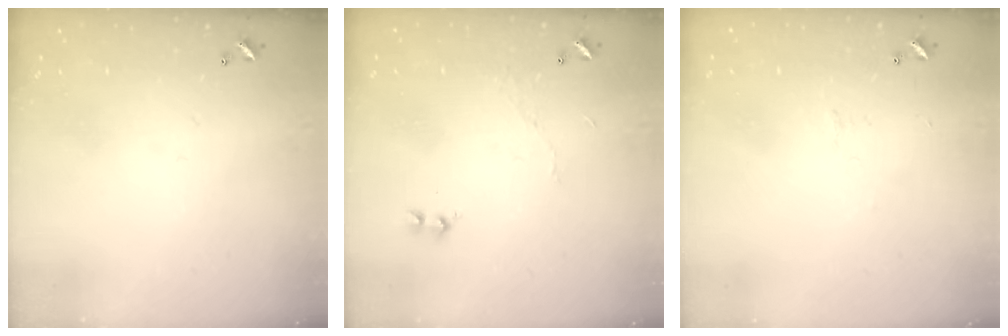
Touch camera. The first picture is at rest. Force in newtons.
{"total": 6.0, "press": 6.0, "slide": 0.6}
{"total": 0.6, "press": 0.4, "slide": 0.5}